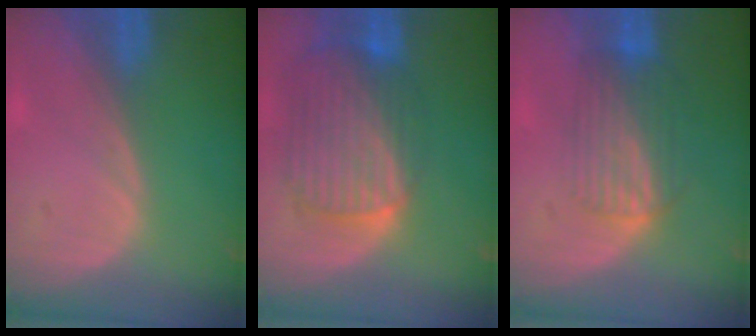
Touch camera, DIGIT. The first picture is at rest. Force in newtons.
{"total": 10.4, "press": 8.8, "slide": 5.6}
{"total": 6.7, "press": 6.3, "slide": 2.3}